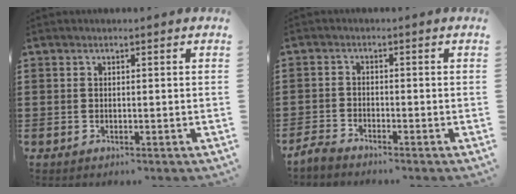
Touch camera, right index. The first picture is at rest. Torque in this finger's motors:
{"motor_torque": [-1.11, 1.03, -1.05, -0.21]}